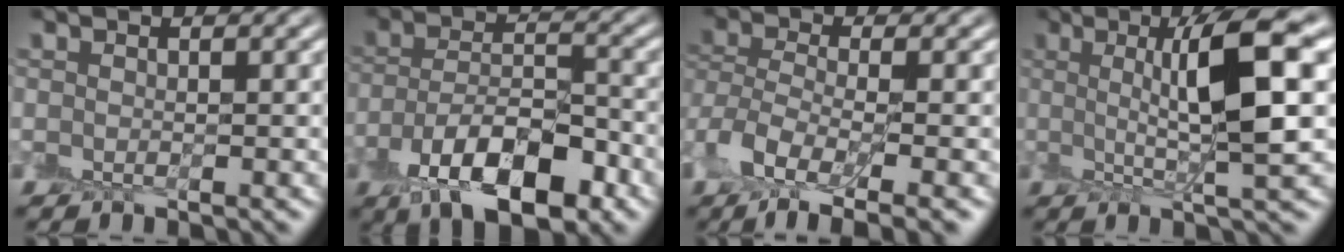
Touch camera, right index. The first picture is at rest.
{"total": 9.4, "force": [-5.0, 4.4, 6.6], "torque": [-0.113, 0.005, -0.088]}
{"total": 5.9, "force": [-2.6, 2.7, 4.6], "torque": [-0.091, 0.001, -0.055]}
{"total": 8.4, "force": [1.8, 1.5, 8.0], "torque": [-0.113, 0.011, 0.030]}